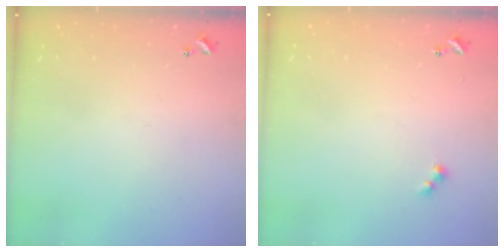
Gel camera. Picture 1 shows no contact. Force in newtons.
{"total": 2.4, "press": 2.4, "slide": 0.5}